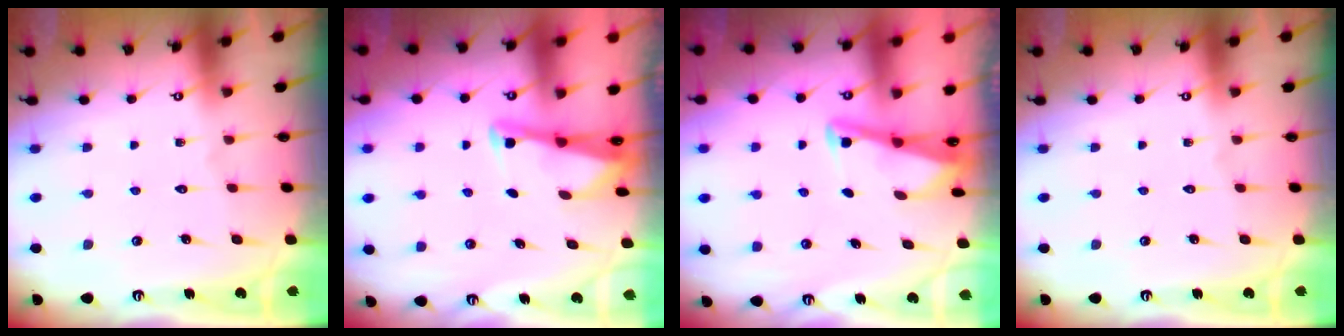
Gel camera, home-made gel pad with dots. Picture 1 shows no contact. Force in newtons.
{"total": 2.7, "press": 2.7, "slide": 0.1}
{"total": 2.8, "press": 2.7, "slide": 0.4}
{"total": 0.0}